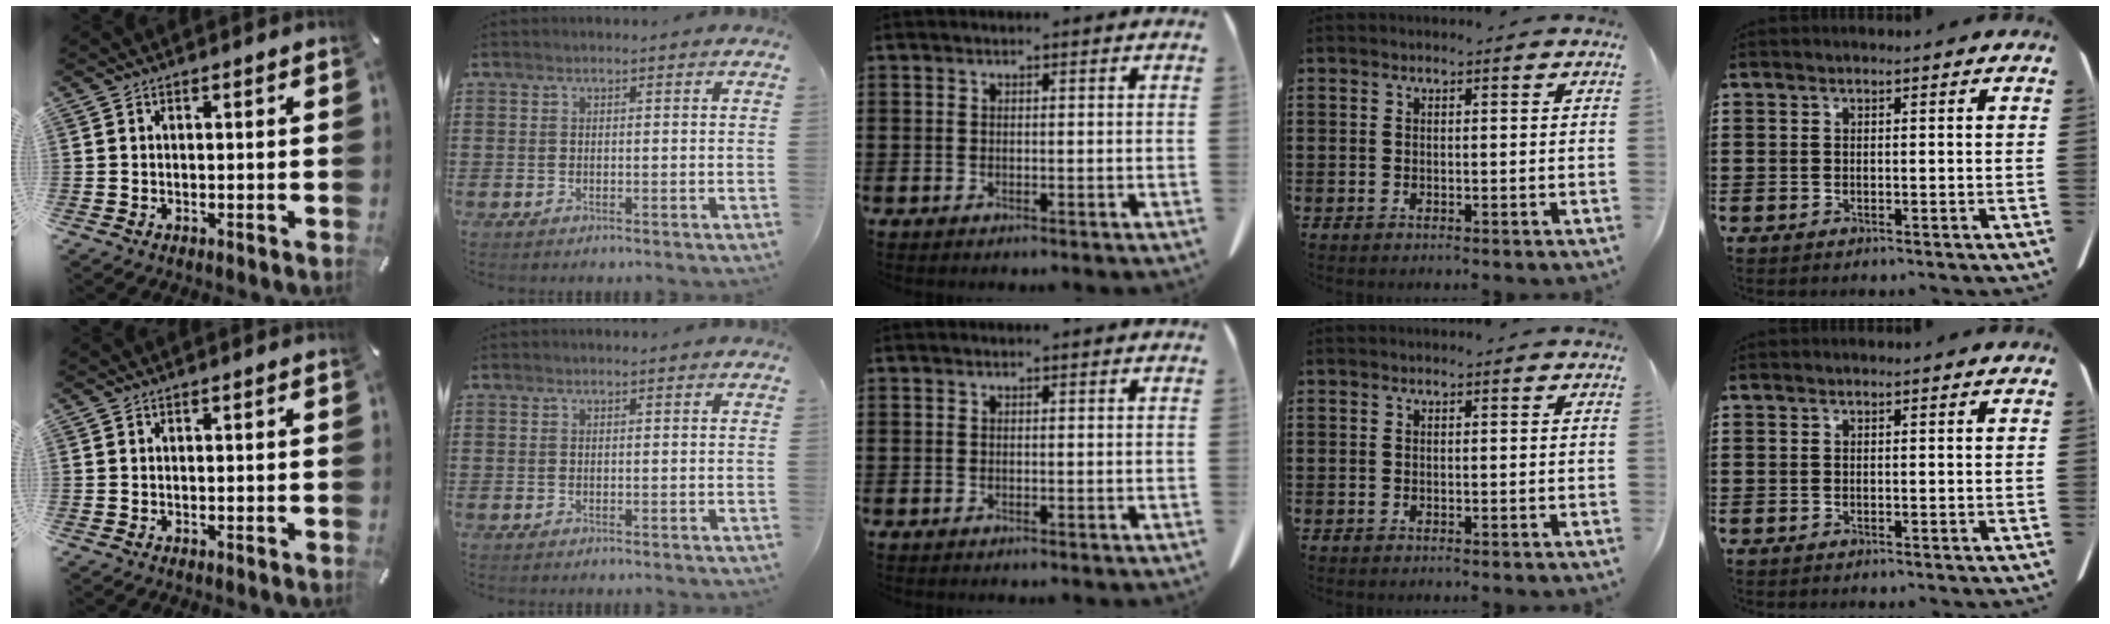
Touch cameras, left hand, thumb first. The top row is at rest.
{}